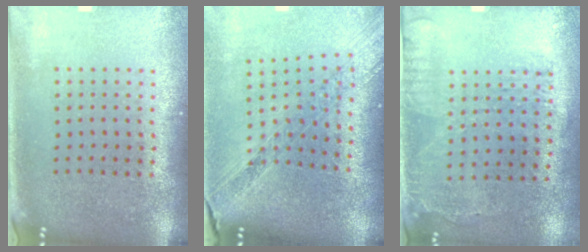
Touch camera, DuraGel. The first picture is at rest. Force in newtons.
{"total": 1.2, "press": 1.2, "slide": 0.3}
{"total": 1.7, "press": 1.2, "slide": 1.2}